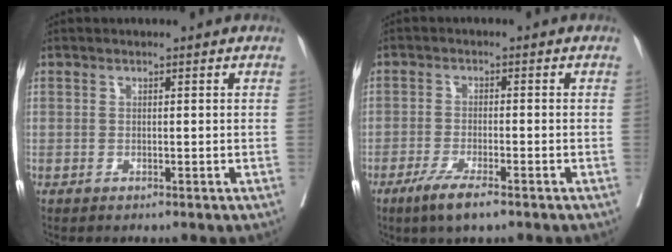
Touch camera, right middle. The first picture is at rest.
{"total": 5.4, "force": [-3.5, 0.6, 4.0], "torque": [-0.078, -0.012, -0.063]}